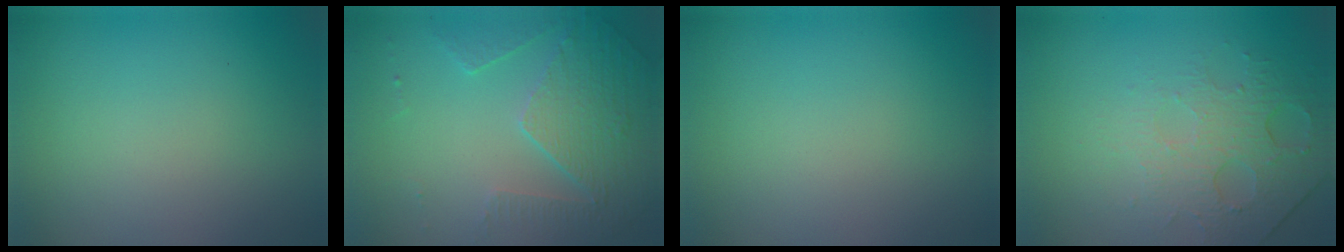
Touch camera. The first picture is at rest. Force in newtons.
{"total": 5.2, "press": 3.6, "slide": 3.7}
{"total": 0.0}
{"total": 4.6, "press": 3.0, "slide": 3.5}